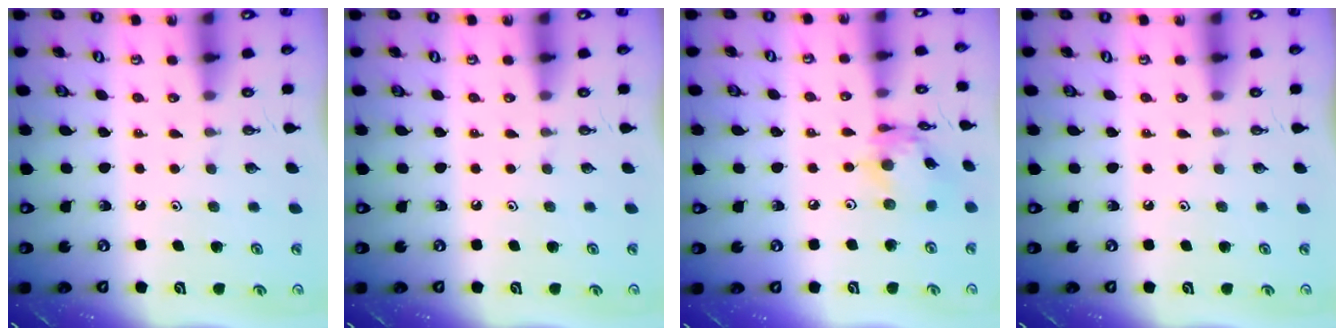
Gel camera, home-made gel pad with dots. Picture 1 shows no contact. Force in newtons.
{"total": 0.0}
{"total": 10.4, "press": 10.4, "slide": 0.9}
{"total": 0.0}